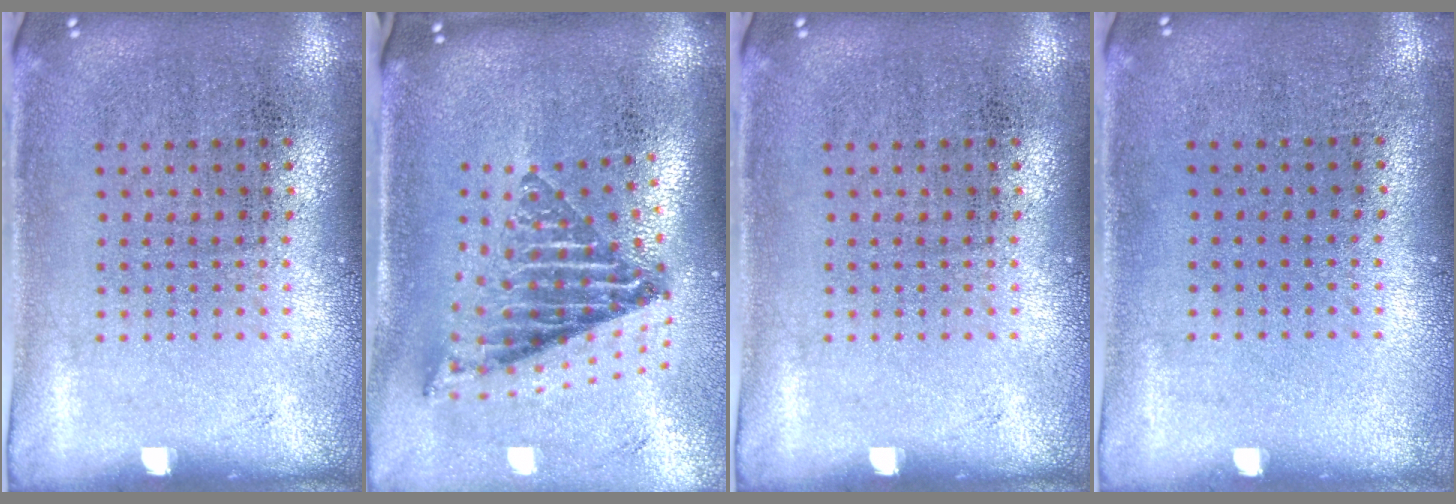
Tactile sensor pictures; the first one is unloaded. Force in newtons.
{"total": 2.1, "press": 1.5, "slide": 1.6}
{"total": 0.0}
{"total": 0.0}